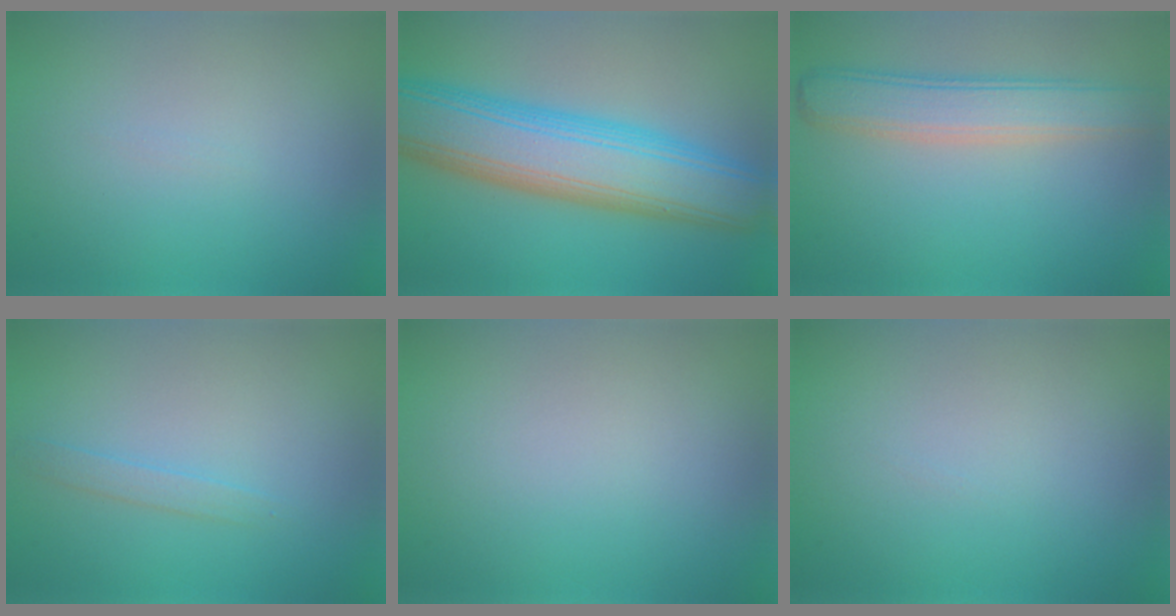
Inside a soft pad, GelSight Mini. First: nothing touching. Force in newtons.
{"total": 10.5, "press": 10.5, "slide": 0.6}
{"total": 4.6, "press": 4.5, "slide": 0.2}
{"total": 1.2, "press": 1.2, "slide": 0.1}
{"total": 0.0}
{"total": 0.0}